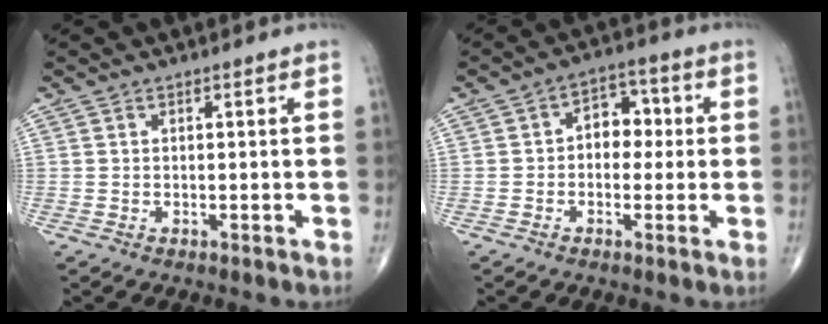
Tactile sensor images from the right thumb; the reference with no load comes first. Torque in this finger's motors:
{"motor_torque": [-0.30, 0.21, 0.20, 0.13, 0.09]}